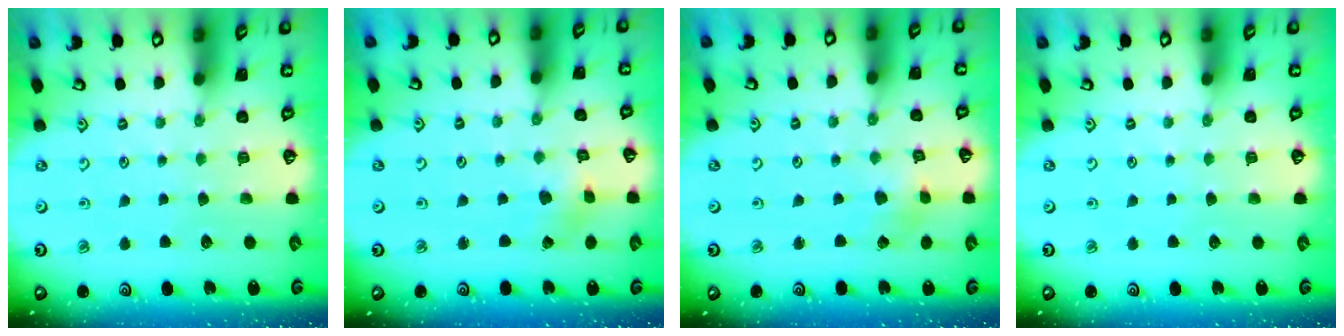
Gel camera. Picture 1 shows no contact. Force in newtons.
{"total": 1.3, "press": 1.3, "slide": 0.2}
{"total": 2.9, "press": 2.8, "slide": 0.2}
{"total": 0.0}